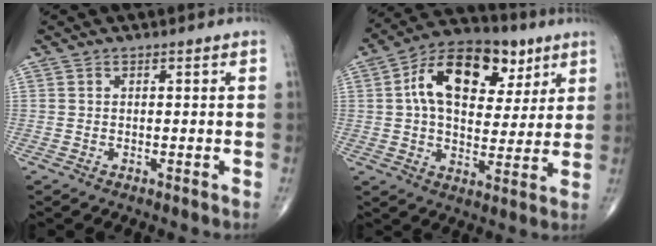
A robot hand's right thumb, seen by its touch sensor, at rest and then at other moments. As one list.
[{"total": 18.4, "force": [6.5, 11.1, 13.2], "torque": [-0.179, 0.006, 0.098]}]